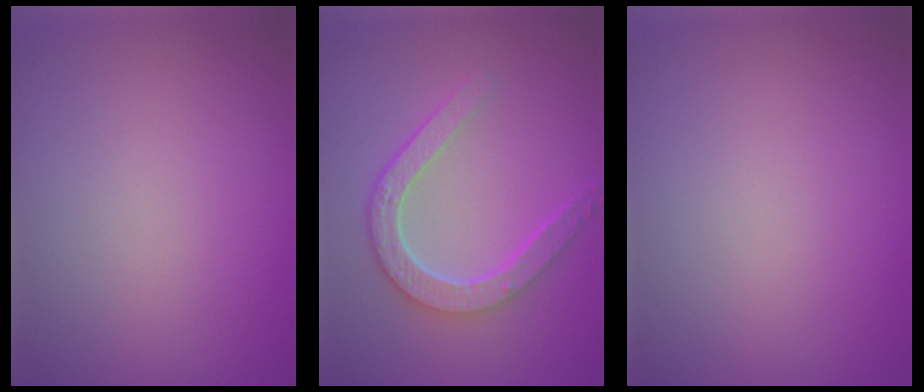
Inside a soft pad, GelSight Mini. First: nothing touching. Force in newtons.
{"total": 4.6, "press": 3.7, "slide": 2.8}
{"total": 0.0}